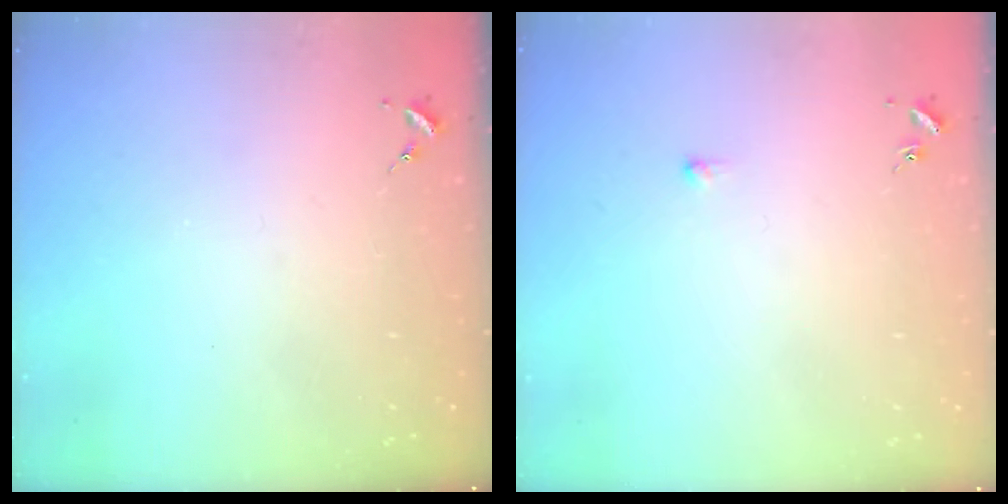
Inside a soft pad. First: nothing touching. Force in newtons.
{"total": 2.7, "press": 2.7, "slide": 0.6}